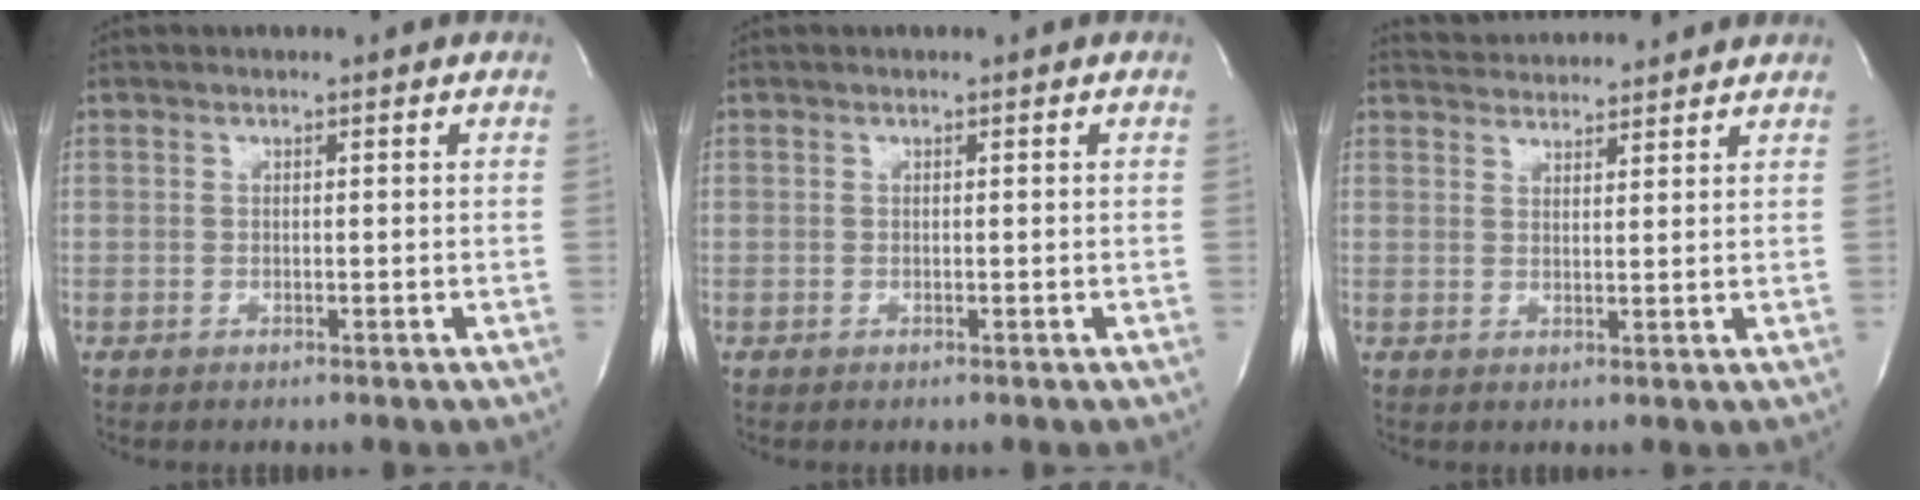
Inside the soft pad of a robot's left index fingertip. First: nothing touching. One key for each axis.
{"total": 0.0}
{"total": 7.2, "fx": 7.1, "fy": 0.7, "fz": 1.0, "tx": -0.023, "ty": 0.027, "tz": 0.101}